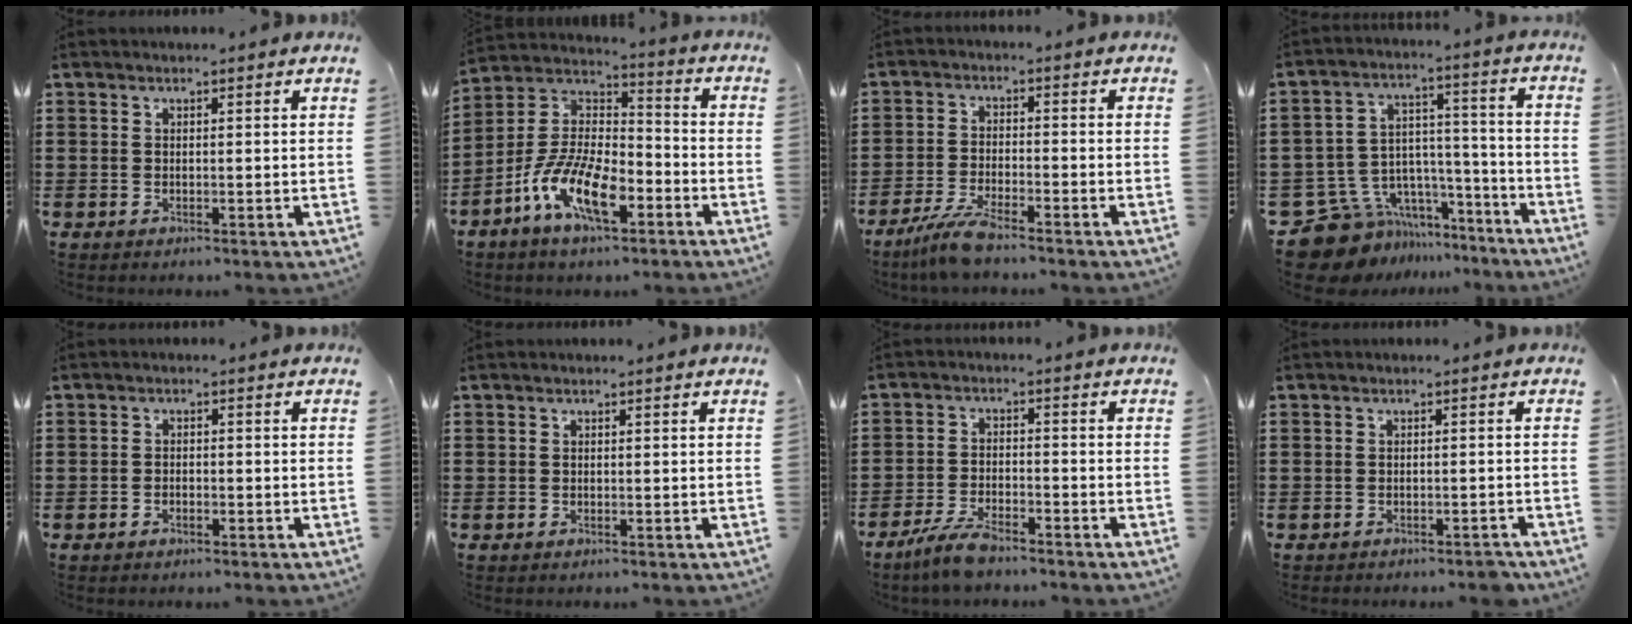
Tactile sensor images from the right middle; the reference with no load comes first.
{"total": 12.2, "force": [-7.1, 4.7, 8.7], "torque": [-0.205, -0.001, -0.145]}
{"total": 5.7, "force": [-4.7, 0.7, 3.1], "torque": [-0.076, -0.010, -0.093]}
{"total": 10.8, "force": [-8.6, 6.3, 2.1], "torque": [-0.066, 0.017, -0.159]}
{"total": 1.4, "force": [-1.2, 0.6, 0.5], "torque": [-0.011, -0.001, -0.024]}
{"total": 0.0}
{"total": 5.2, "force": [-4.4, 1.2, 2.5], "torque": [-0.068, -0.003, -0.091]}
{"total": 1.8, "force": [-1.8, 0.4, 0.2], "torque": [-0.009, 0.001, -0.037]}